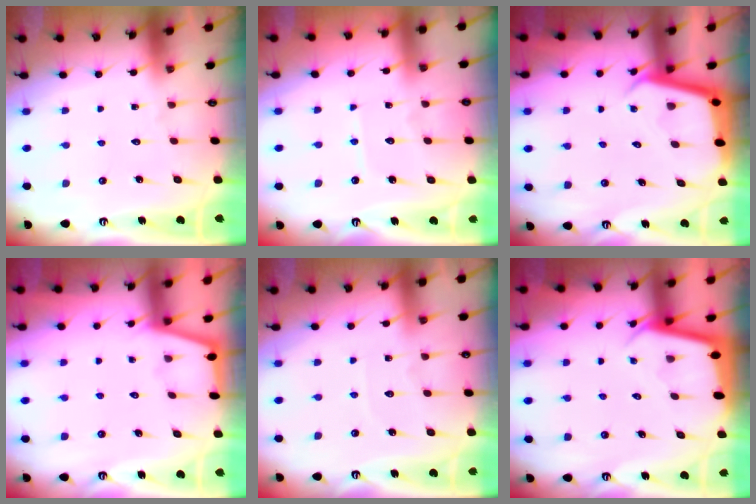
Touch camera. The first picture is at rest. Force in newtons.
{"total": 4.8, "press": 4.8, "slide": 0.4}
{"total": 3.9, "press": 3.9, "slide": 0.3}
{"total": 1.2, "press": 1.1, "slide": 0.3}
{"total": 3.7, "press": 3.7, "slide": 0.5}
{"total": 2.3, "press": 2.3, "slide": 0.1}